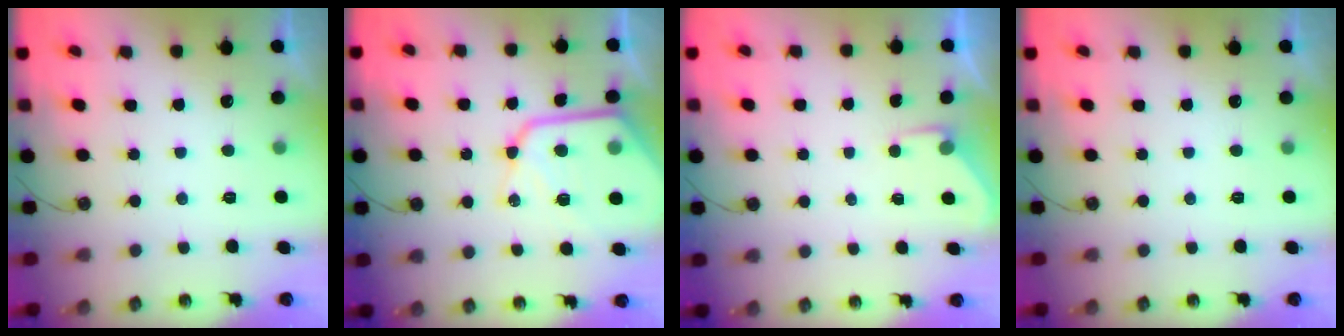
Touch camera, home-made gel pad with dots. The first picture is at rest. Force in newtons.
{"total": 16.1, "press": 16.1, "slide": 1.6}
{"total": 2.7, "press": 2.6, "slide": 0.5}
{"total": 0.0}